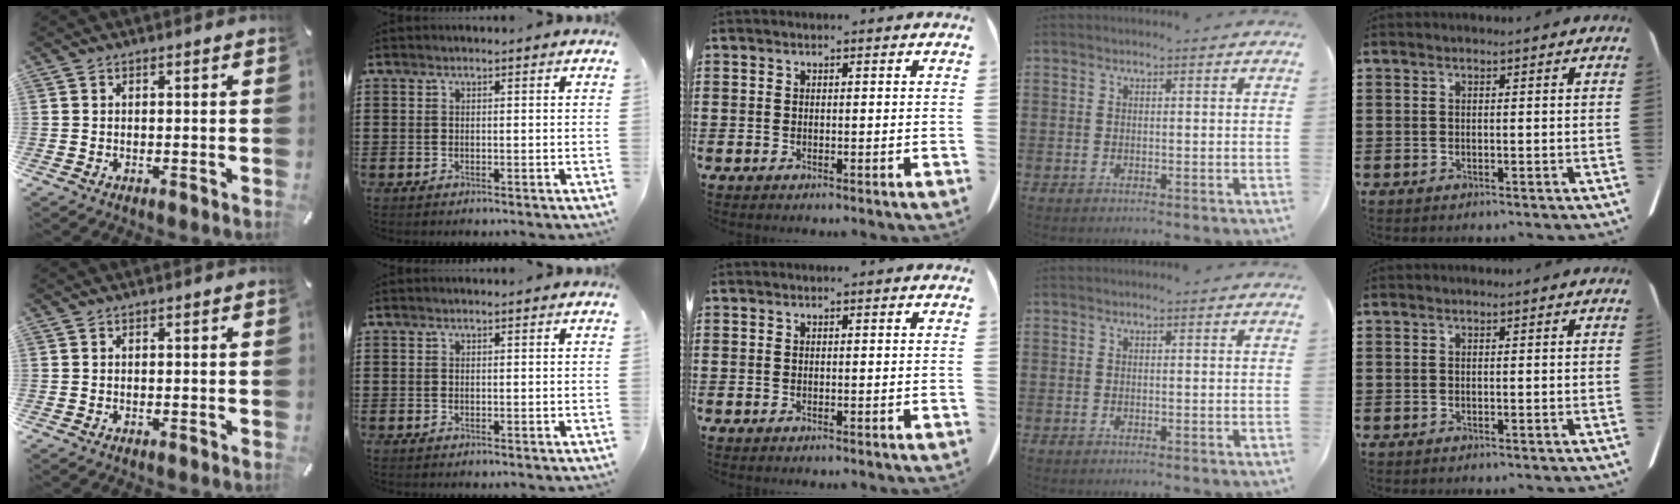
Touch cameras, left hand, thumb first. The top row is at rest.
{}